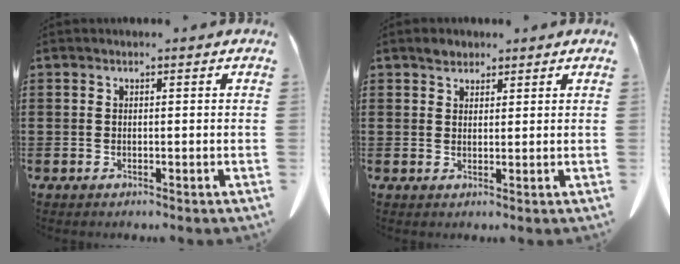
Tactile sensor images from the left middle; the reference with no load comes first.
{"total": 2.0, "force": [1.7, 1.0, 0.4], "torque": [-0.004, -0.002, 0.032]}